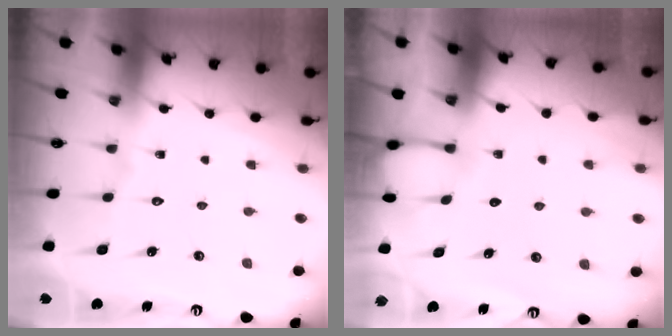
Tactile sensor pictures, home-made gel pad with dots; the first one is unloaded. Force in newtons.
{"total": 2.6, "press": 2.6, "slide": 0.3}